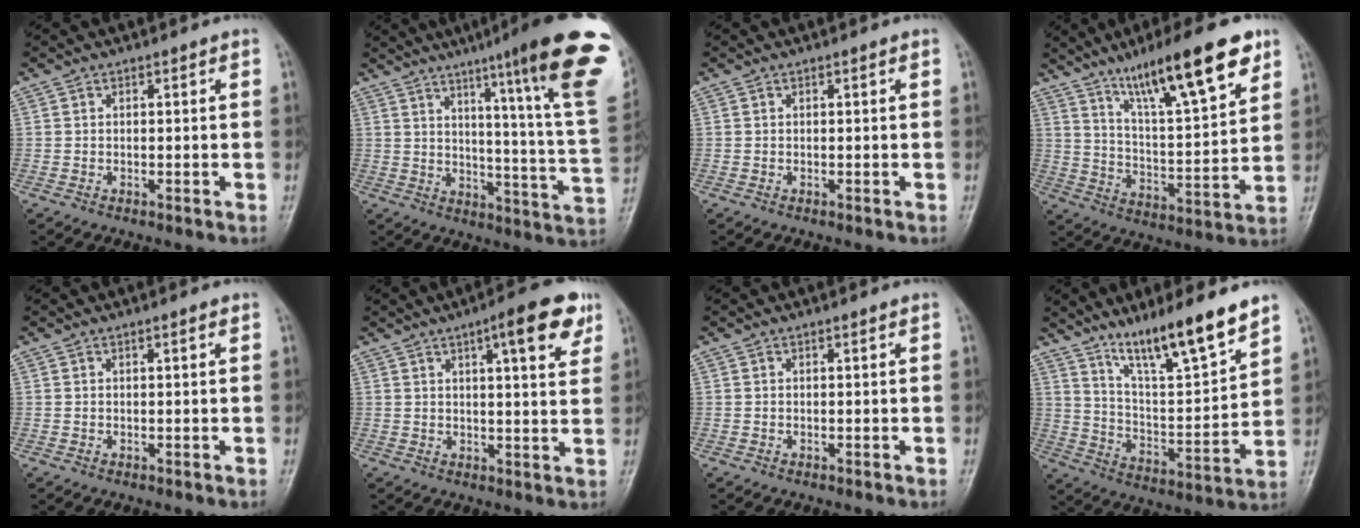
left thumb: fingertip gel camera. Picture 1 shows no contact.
{"total": 25.1, "force": [14.5, 1.1, 20.5], "torque": [-0.252, -0.077, 0.189]}
{"total": 0.0}
{"total": 19.3, "force": [12.0, 4.1, 14.6], "torque": [-0.209, -0.049, 0.201]}
{"total": 0.8, "force": [0.5, 0.1, 0.7], "torque": [-0.010, 0.000, 0.006]}
{"total": 10.3, "force": [5.4, 2.5, 8.4], "torque": [-0.097, -0.018, 0.067]}
{"total": 0.0}
{"total": 15.7, "force": [11.7, 2.2, 10.2], "torque": [-0.156, -0.073, 0.211]}